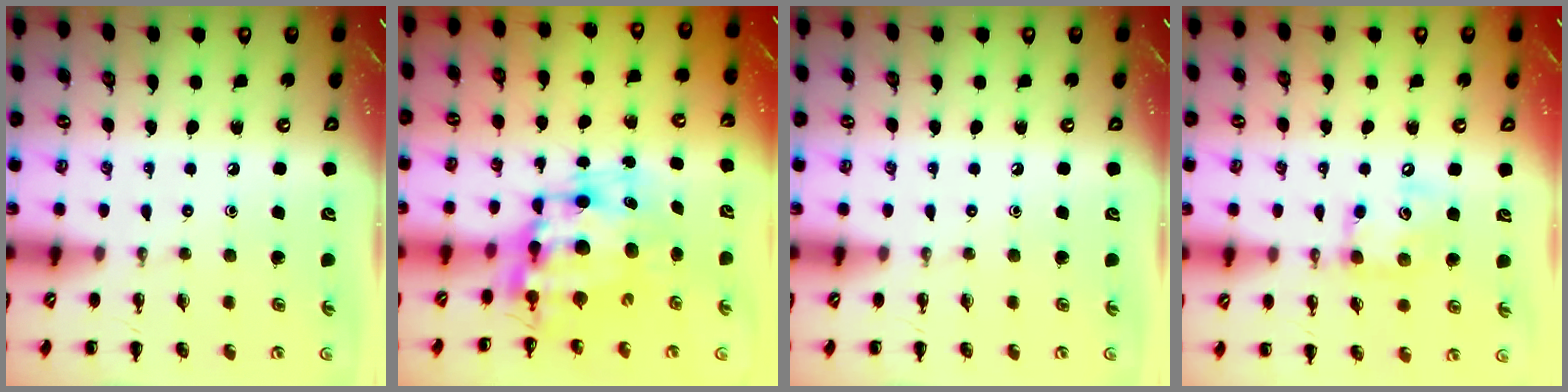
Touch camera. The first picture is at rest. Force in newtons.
{"total": 9.8, "press": 9.5, "slide": 2.4}
{"total": 0.0}
{"total": 9.8, "press": 9.8, "slide": 1.2}